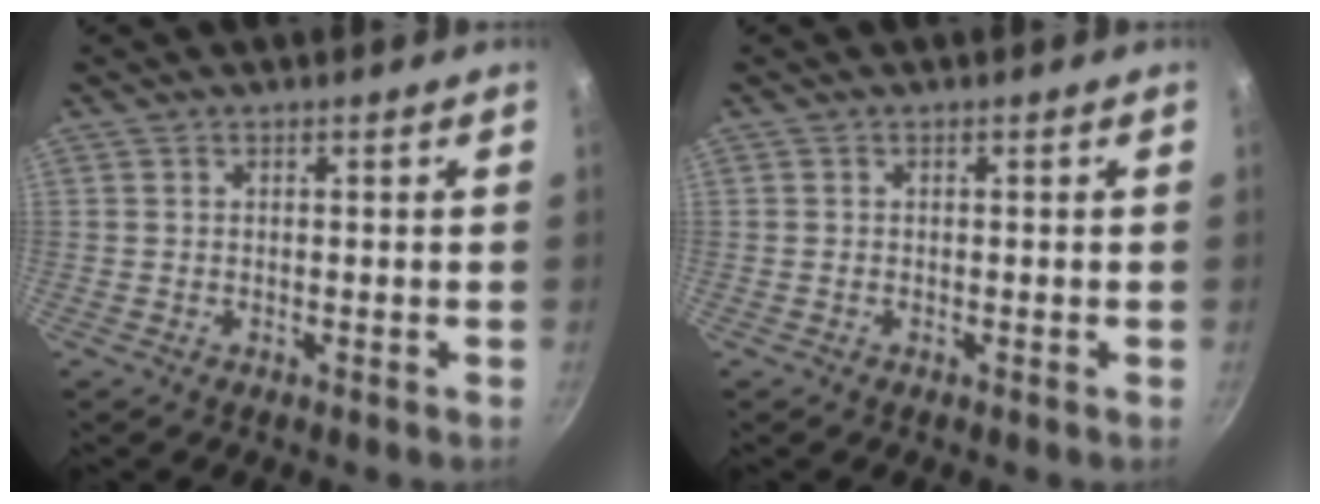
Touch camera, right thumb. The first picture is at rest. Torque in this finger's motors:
{"motor_torque": [-0.02, -0.30, 0.01, 0.16, -0.01]}